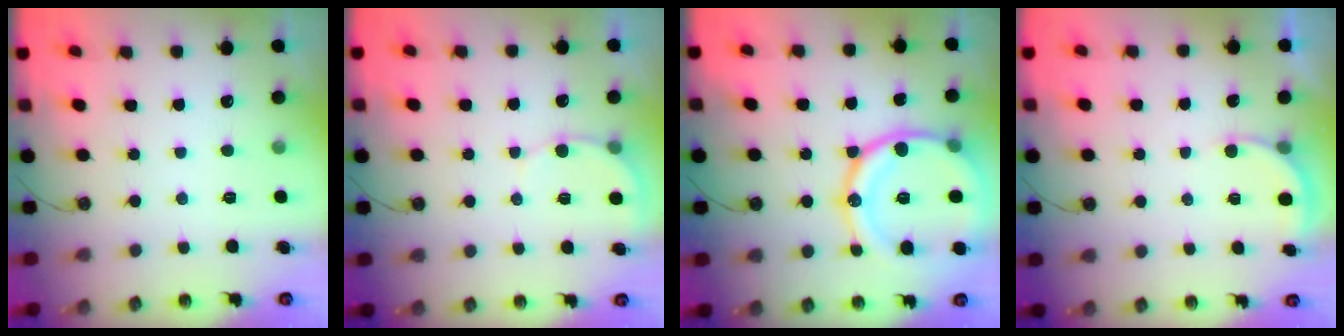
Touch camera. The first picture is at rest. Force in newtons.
{"total": 4.9, "press": 4.9, "slide": 0.4}
{"total": 20.8, "press": 20.7, "slide": 2.5}
{"total": 4.3, "press": 4.3, "slide": 0.4}